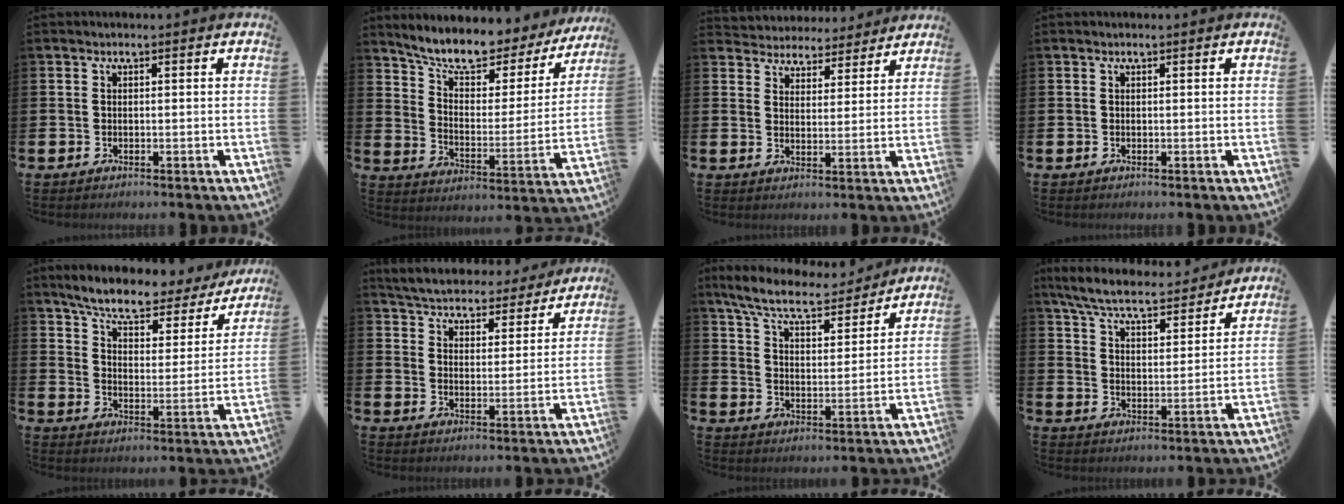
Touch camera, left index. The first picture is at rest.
{"total": 9.5, "force": [8.3, 2.7, 3.7], "torque": [-0.097, -0.059, 0.140]}
{"total": 4.4, "force": [4.1, 1.2, -0.6], "torque": [-0.009, -0.032, 0.072]}
{"total": 0.0}
{"total": 7.2, "force": [6.4, 1.6, 2.8], "torque": [-0.079, -0.045, 0.105]}
{"total": 5.4, "force": [5.3, 1.2, 0.4], "torque": [-0.033, -0.044, 0.089]}
{"total": 8.1, "force": [7.4, 1.3, 3.0], "torque": [-0.095, -0.043, 0.129]}
{"total": 7.3, "force": [6.9, 1.1, 2.3], "torque": [-0.080, -0.042, 0.120]}